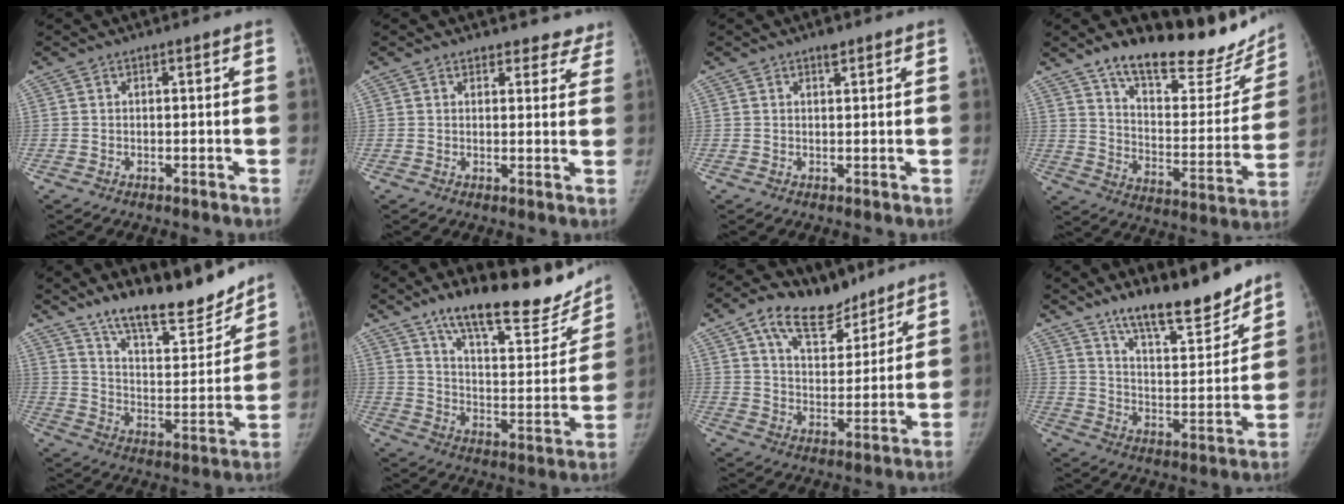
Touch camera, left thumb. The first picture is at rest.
{"total": 7.7, "force": [6.9, 3.4, 0.5], "torque": [0.056, -0.026, 0.058]}
{"total": 1.6, "force": [1.2, 0.6, 0.9], "torque": [-0.008, -0.006, 0.018]}
{"total": 25.6, "force": [20.1, 8.6, 13.3], "torque": [-0.149, -0.113, 0.289]}
{"total": 18.4, "force": [15.1, 4.9, 9.3], "torque": [-0.103, -0.107, 0.247]}
{"total": 24.0, "force": [18.2, 7.4, 13.8], "torque": [-0.159, -0.100, 0.273]}
{"total": 13.6, "force": [9.3, 7.4, 6.6], "torque": [-0.073, -0.043, 0.159]}
{"total": 15.5, "force": [12.5, 3.6, 8.3], "torque": [-0.097, -0.090, 0.210]}